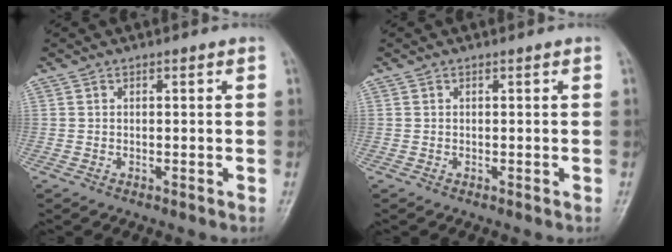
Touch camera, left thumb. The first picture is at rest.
{"total": 0.0}